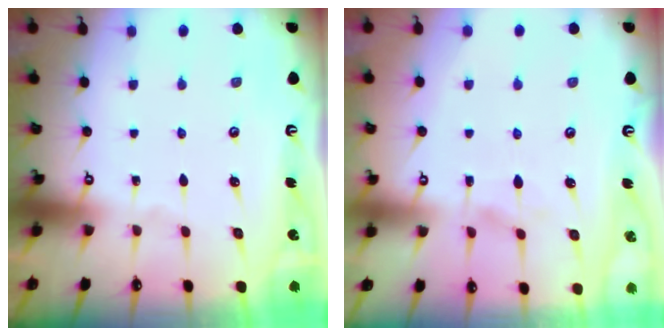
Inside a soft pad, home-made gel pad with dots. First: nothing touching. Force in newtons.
{"total": 2.6, "press": 2.3, "slide": 1.0}